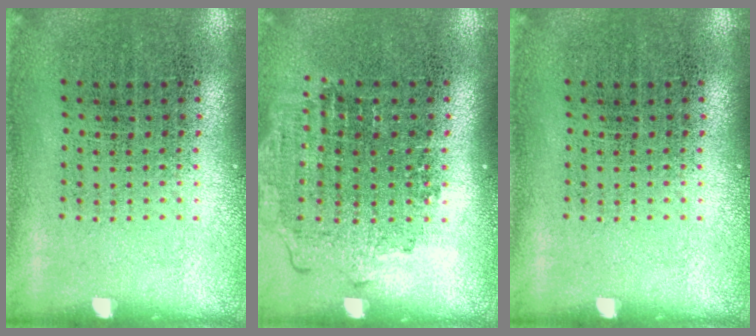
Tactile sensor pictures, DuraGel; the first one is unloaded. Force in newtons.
{"total": 1.2, "press": 1.1, "slide": 0.5}
{"total": 0.0}